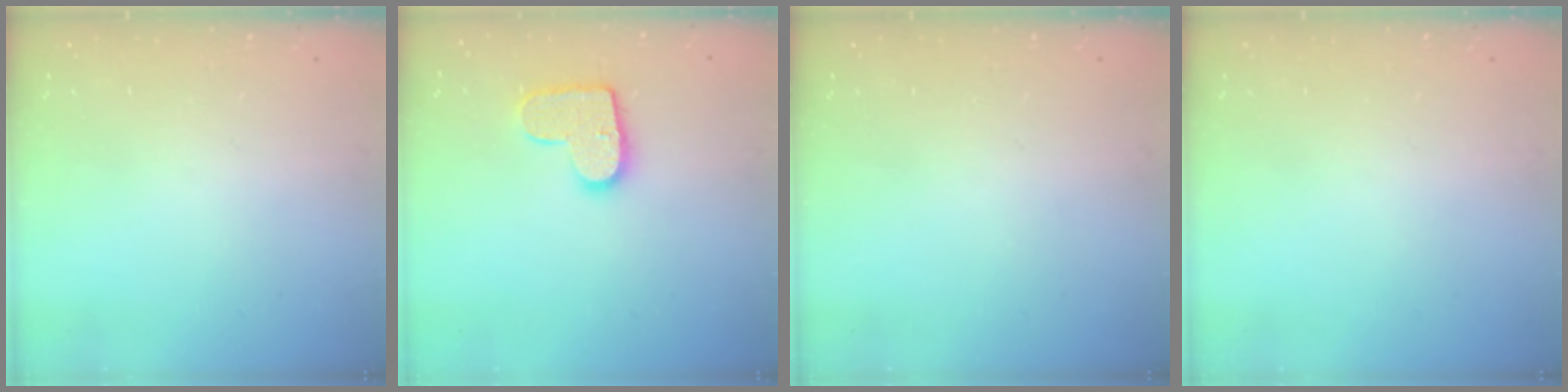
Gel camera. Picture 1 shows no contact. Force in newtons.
{"total": 11.8, "press": 11.7, "slide": 0.6}
{"total": 0.0}
{"total": 0.0}